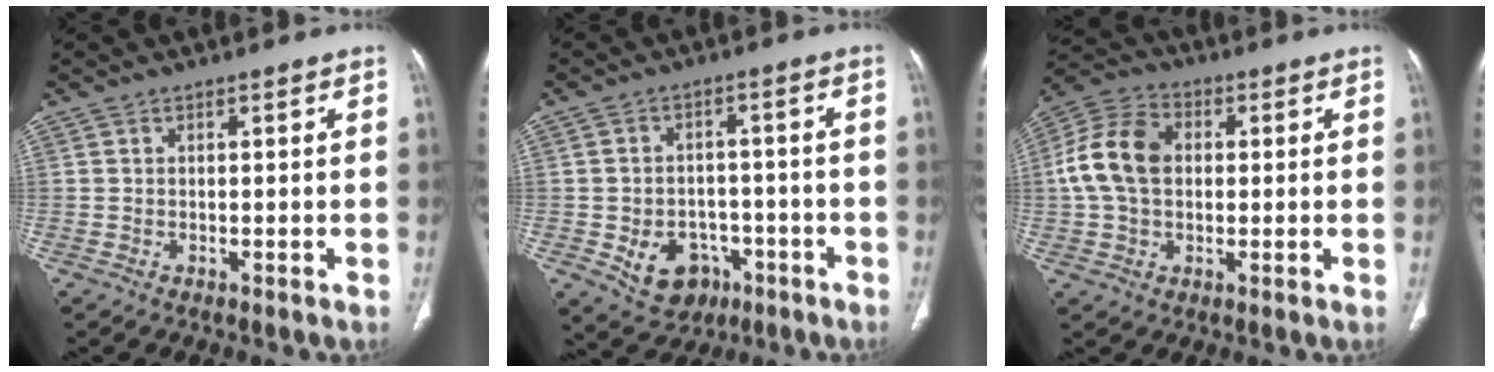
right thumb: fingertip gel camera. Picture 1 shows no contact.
{"total": 9.5, "force": [-3.8, 7.4, 4.5], "torque": [-0.047, 0.030, -0.044]}
{"total": 12.1, "force": [1.0, 8.7, 8.4], "torque": [-0.161, 0.027, 0.012]}